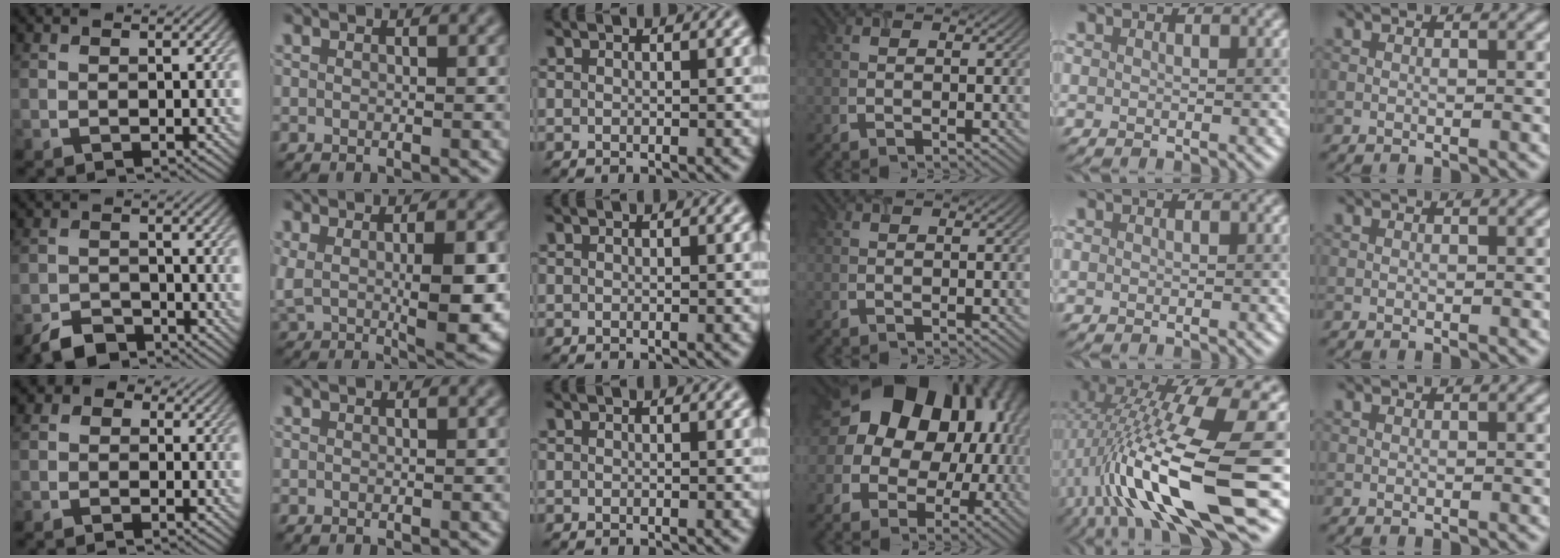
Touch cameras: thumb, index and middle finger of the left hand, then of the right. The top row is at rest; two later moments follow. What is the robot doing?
{"motion": "open", "object": "airpods case & airpods"}